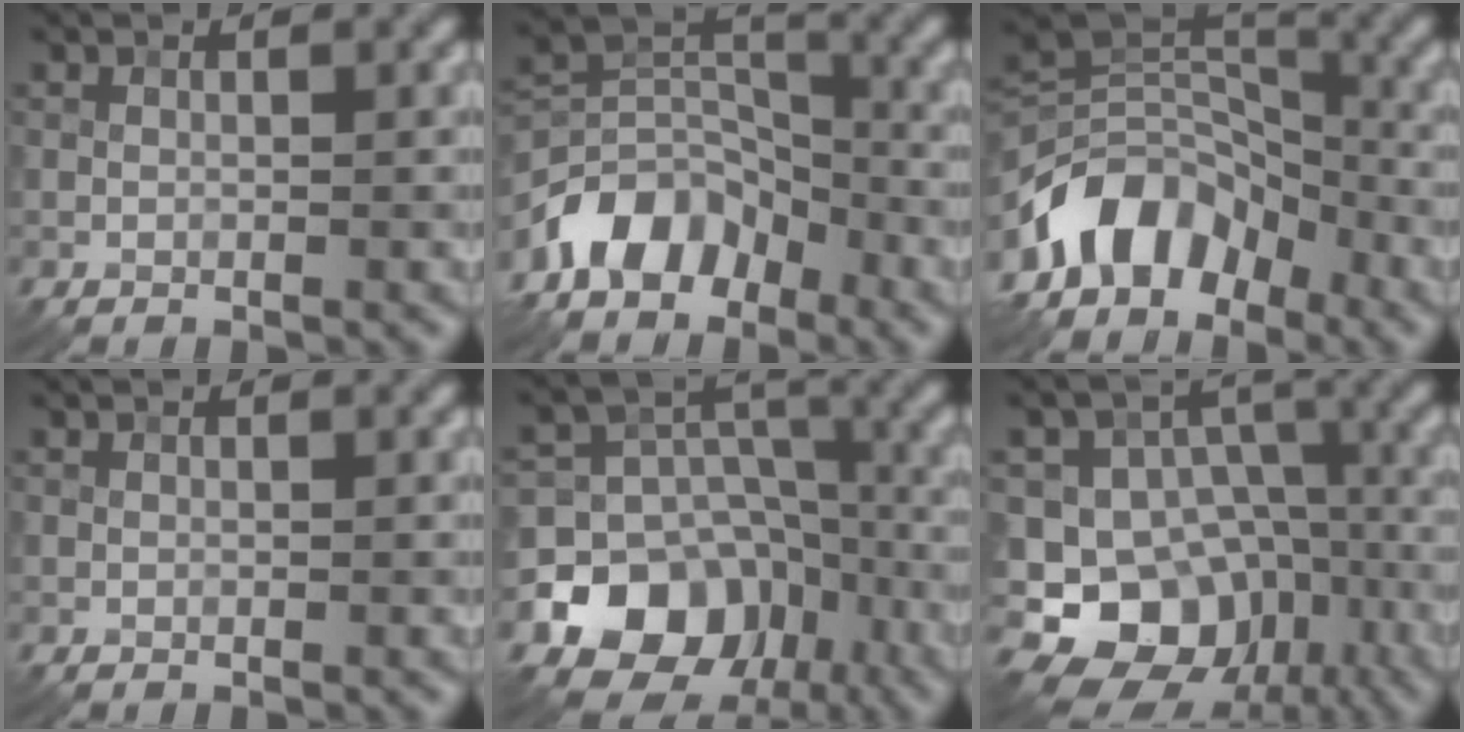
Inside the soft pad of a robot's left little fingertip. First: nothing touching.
{"total": 6.8, "force": [-4.5, 4.3, 2.8], "torque": [-0.033, -0.002, -0.096]}
{"total": 8.6, "force": [-5.2, 5.6, 4.0], "torque": [-0.044, 0.001, -0.103]}
{"total": 0.0}
{"total": 10.5, "force": [-4.9, 8.4, 4.0], "torque": [-0.064, 0.005, -0.096]}
{"total": 12.5, "force": [-5.2, 10.4, 4.3], "torque": [-0.071, 0.007, -0.111]}